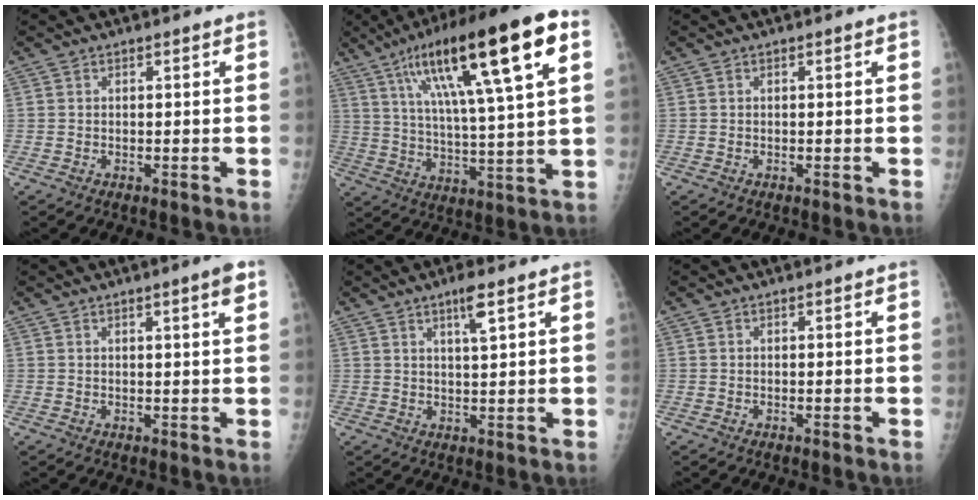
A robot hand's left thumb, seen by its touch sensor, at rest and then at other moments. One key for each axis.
{"total": 23.1, "fx": 10.3, "fy": 4.1, "fz": 20.3, "tx": -0.330, "ty": -0.001, "tz": 0.166}
{"total": 0.0}
{"total": 3.1, "fx": 1.6, "fy": 0.0, "fz": 2.7, "tx": -0.037, "ty": -0.007, "tz": 0.023}
{"total": 4.3, "fx": 2.4, "fy": 0.5, "fz": 3.5, "tx": -0.062, "ty": -0.013, "tz": 0.044}
{"total": 0.0}